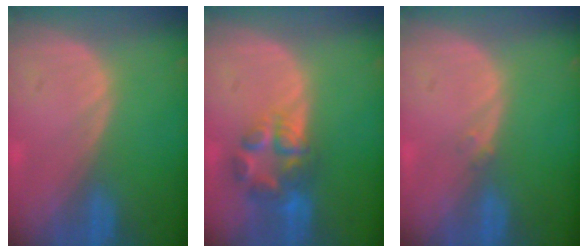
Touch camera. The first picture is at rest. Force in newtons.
{"total": 6.9, "press": 5.9, "slide": 3.6}
{"total": 0.8, "press": 0.7, "slide": 0.4}